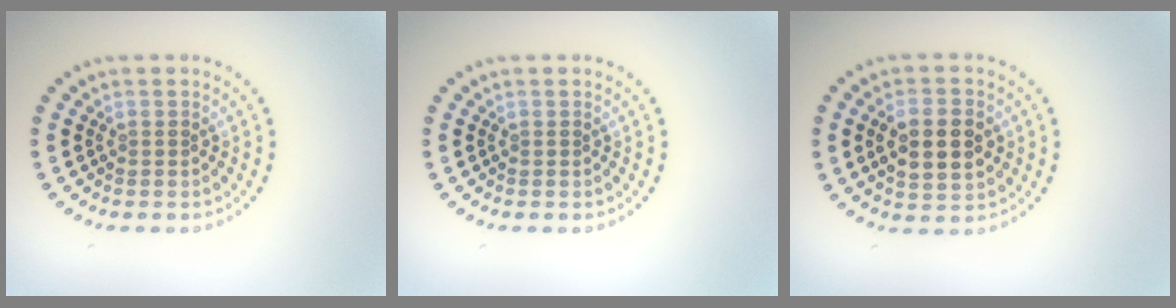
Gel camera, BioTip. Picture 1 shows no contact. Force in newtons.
{"total": 0.0}
{"total": 4.6, "press": 4.6, "slide": 0.3}